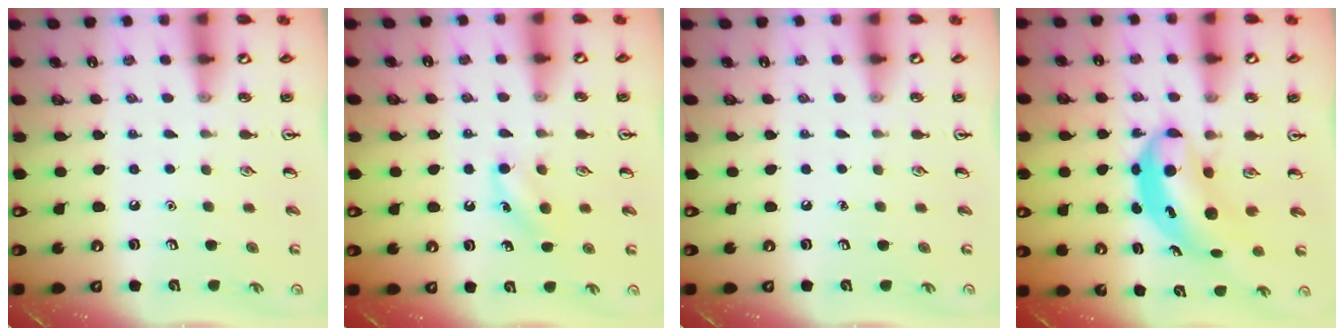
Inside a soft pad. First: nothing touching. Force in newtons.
{"total": 6.9, "press": 6.7, "slide": 1.8}
{"total": 0.0}
{"total": 6.3, "press": 6.0, "slide": 1.8}